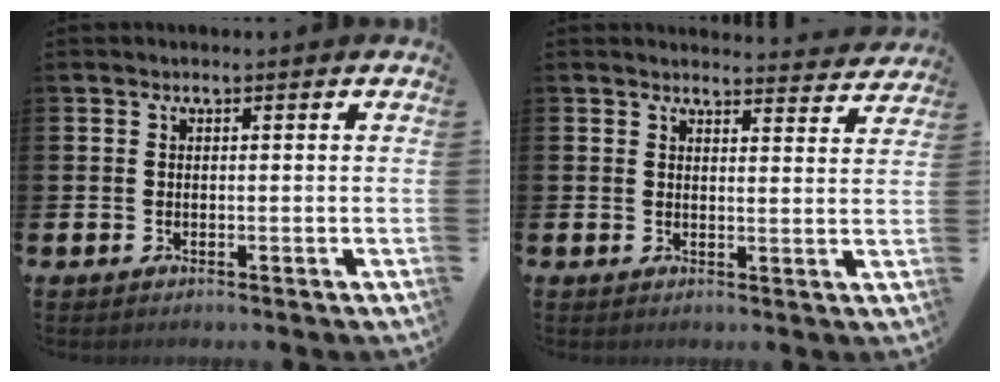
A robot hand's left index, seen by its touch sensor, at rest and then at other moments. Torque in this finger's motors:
{"motor_torque": [0.92, -1.21, 0.16, 0.02]}